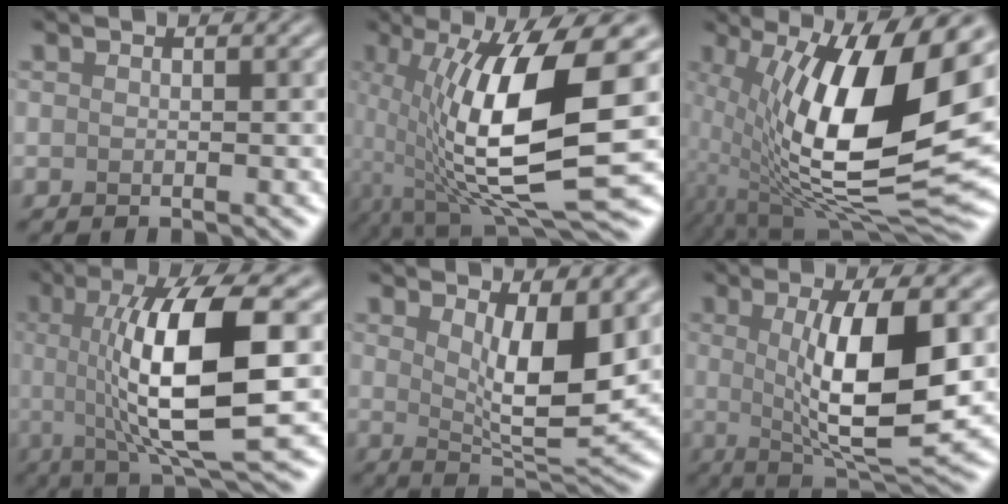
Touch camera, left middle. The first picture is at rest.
{"total": 12.4, "force": [-0.1, 3.5, 11.9], "torque": [-0.216, -0.016, 0.000]}
{"total": 15.2, "force": [1.5, 5.3, 14.2], "torque": [-0.250, -0.019, 0.024]}
{"total": 11.6, "force": [0.4, 3.0, 11.2], "torque": [-0.175, -0.001, 0.010]}
{"total": 6.6, "force": [1.7, 2.1, 6.0], "torque": [-0.103, -0.020, 0.035]}
{"total": 9.3, "force": [0.5, 2.5, 8.9], "torque": [-0.142, -0.013, 0.016]}